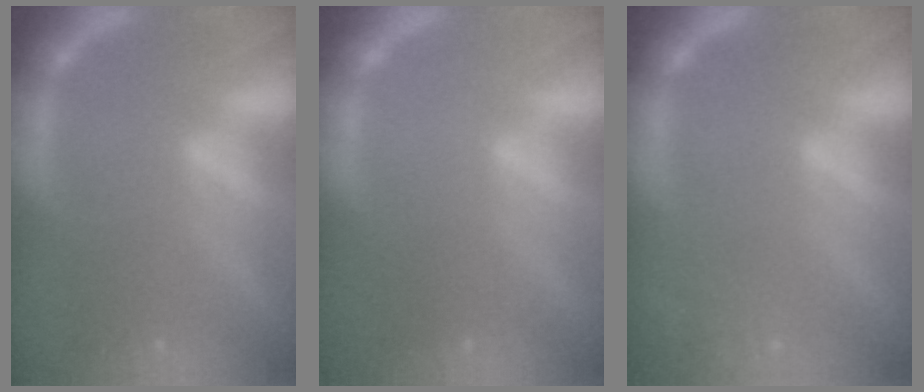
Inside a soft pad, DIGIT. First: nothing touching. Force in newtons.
{"total": 0.0}
{"total": 3.5}